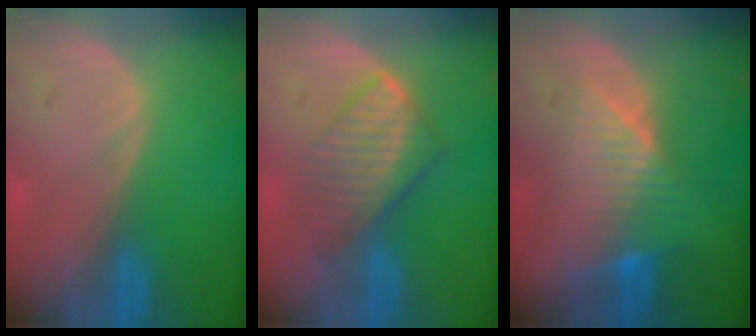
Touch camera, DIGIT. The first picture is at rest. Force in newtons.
{"total": 6.6, "press": 6.3, "slide": 1.9}
{"total": 8.0, "press": 6.9, "slide": 4.0}